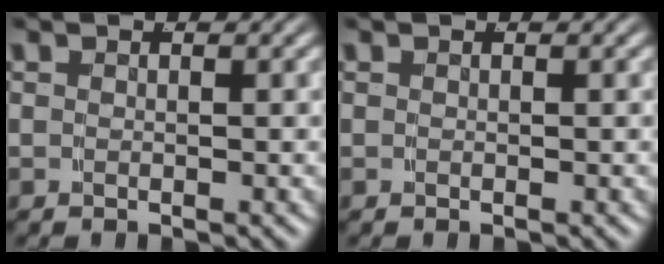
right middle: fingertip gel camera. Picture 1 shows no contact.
{"total": 0.0}